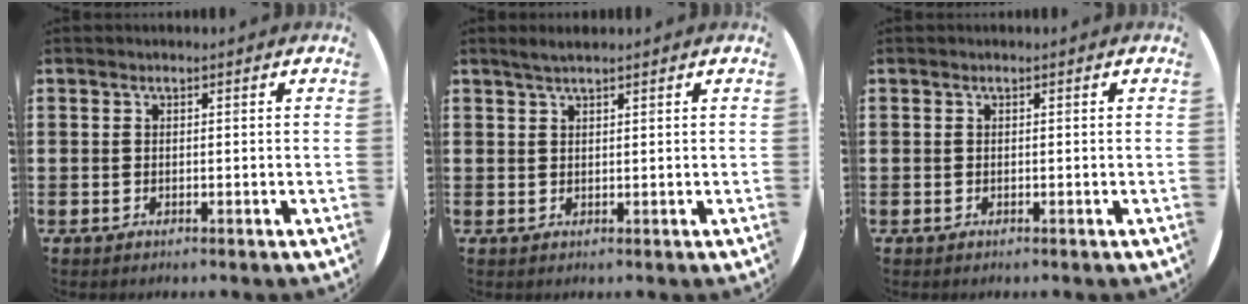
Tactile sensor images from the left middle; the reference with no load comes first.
{"total": 1.5, "force": [1.3, 0.1, 0.8], "torque": [-0.017, 0.002, 0.023]}
{"total": 0.0}